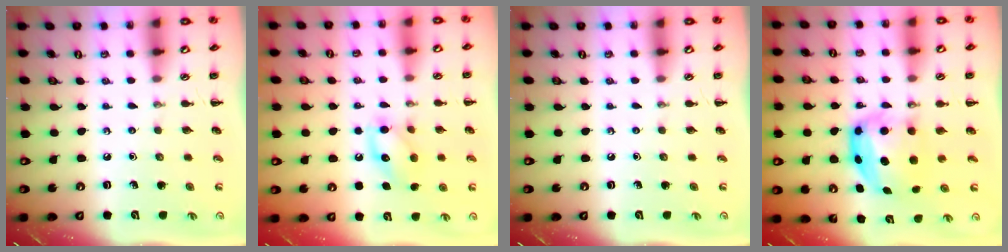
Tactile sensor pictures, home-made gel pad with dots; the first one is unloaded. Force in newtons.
{"total": 12.0, "press": 11.9, "slide": 1.2}
{"total": 0.0}
{"total": 5.9, "press": 5.9, "slide": 0.7}